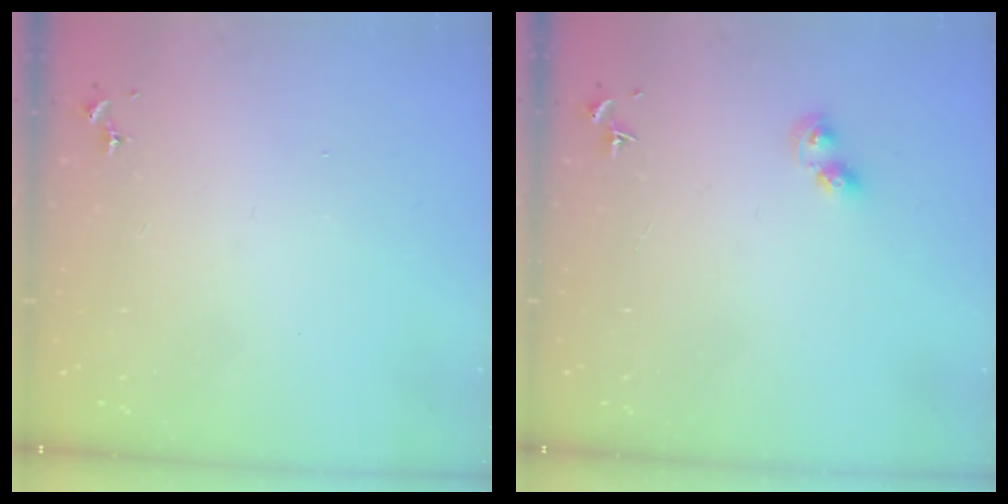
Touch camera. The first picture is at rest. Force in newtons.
{"total": 5.5, "press": 5.5, "slide": 0.2}